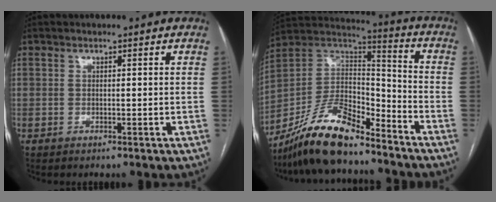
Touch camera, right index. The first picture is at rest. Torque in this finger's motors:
{"motor_torque": [-0.11, -0.15, -0.53, -0.21]}